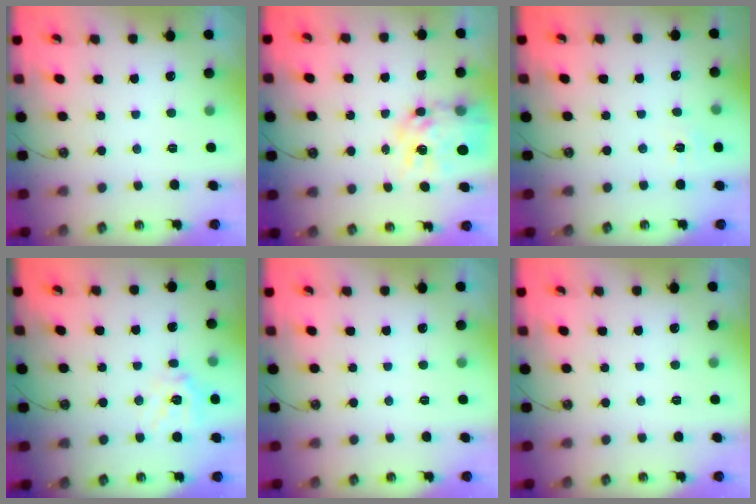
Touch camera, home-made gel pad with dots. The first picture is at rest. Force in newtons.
{"total": 14.2, "press": 14.1, "slide": 1.5}
{"total": 4.5, "press": 4.5, "slide": 0.6}
{"total": 13.2, "press": 13.0, "slide": 2.1}
{"total": 0.0}
{"total": 0.0}